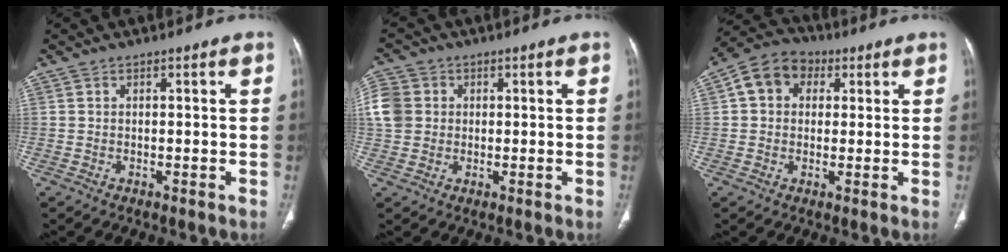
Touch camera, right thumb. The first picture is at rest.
{"total": 9.0, "force": [1.0, 8.0, 3.9], "torque": [-0.088, 0.020, 0.018]}
{"total": 8.8, "force": [2.2, 7.1, 4.7], "torque": [-0.064, 0.016, 0.027]}